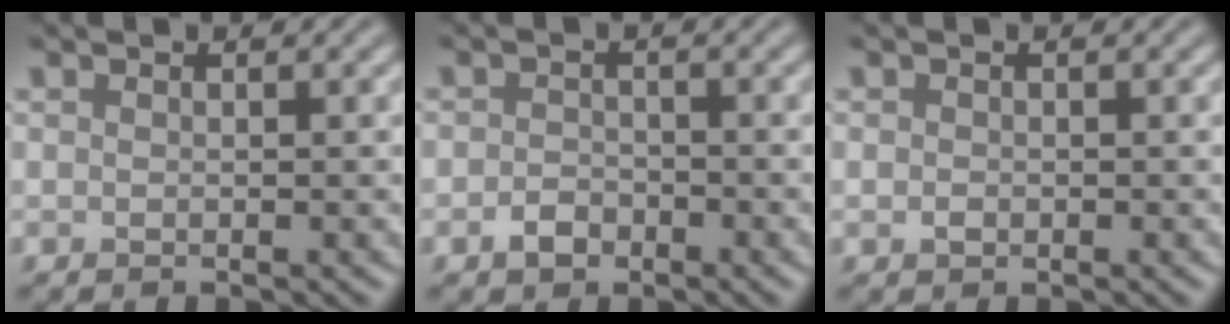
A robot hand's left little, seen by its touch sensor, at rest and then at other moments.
{"total": 1.9, "force": [-1.2, 1.3, 0.7], "torque": [-0.008, 0.002, -0.030]}
{"total": 0.8, "force": [-0.1, 0.7, 0.4], "torque": [-0.007, 0.000, -0.006]}